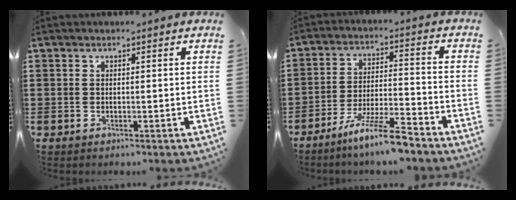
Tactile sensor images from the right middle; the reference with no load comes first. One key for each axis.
{"total": 8.5, "fx": -6.8, "fy": 0.1, "fz": 5.1, "tx": -0.107, "ty": -0.008, "tz": -0.132}